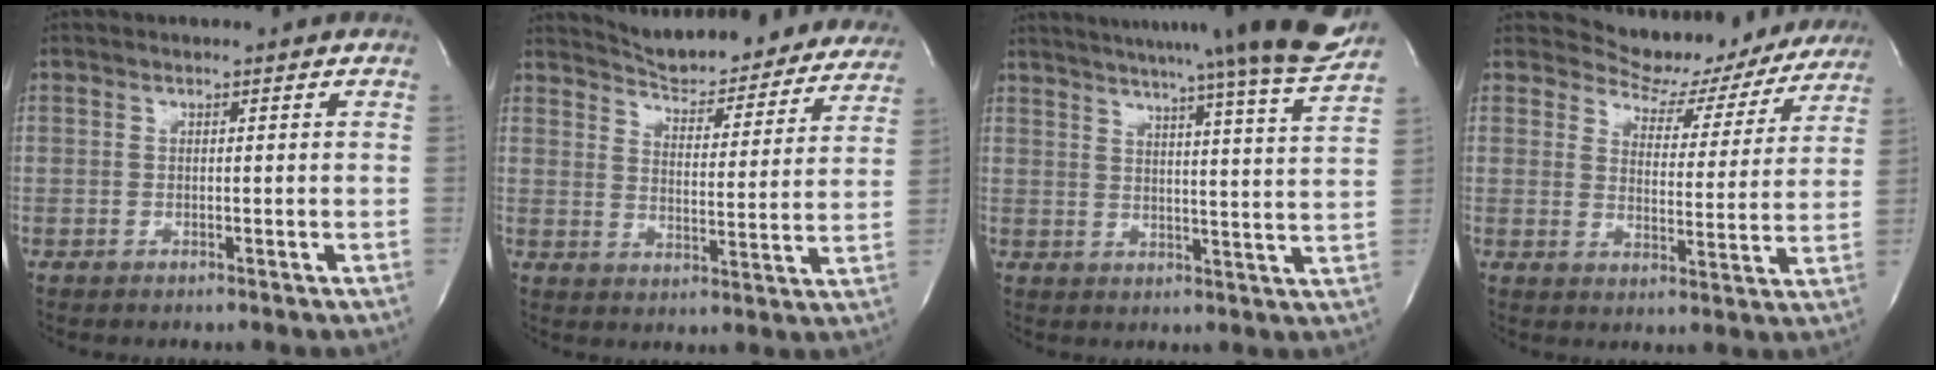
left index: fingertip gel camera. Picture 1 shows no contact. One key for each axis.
{"total": 21.7, "fx": 20.3, "fy": 5.3, "fz": 5.5, "tx": -0.070, "ty": -0.041, "tz": 0.250}
{"total": 24.5, "fx": 21.8, "fy": -1.5, "fz": 11.2, "tx": -0.179, "ty": -0.056, "tz": 0.274}
{"total": 12.4, "fx": 11.7, "fy": 4.2, "fz": 0.6, "tx": 0.006, "ty": -0.017, "tz": 0.130}